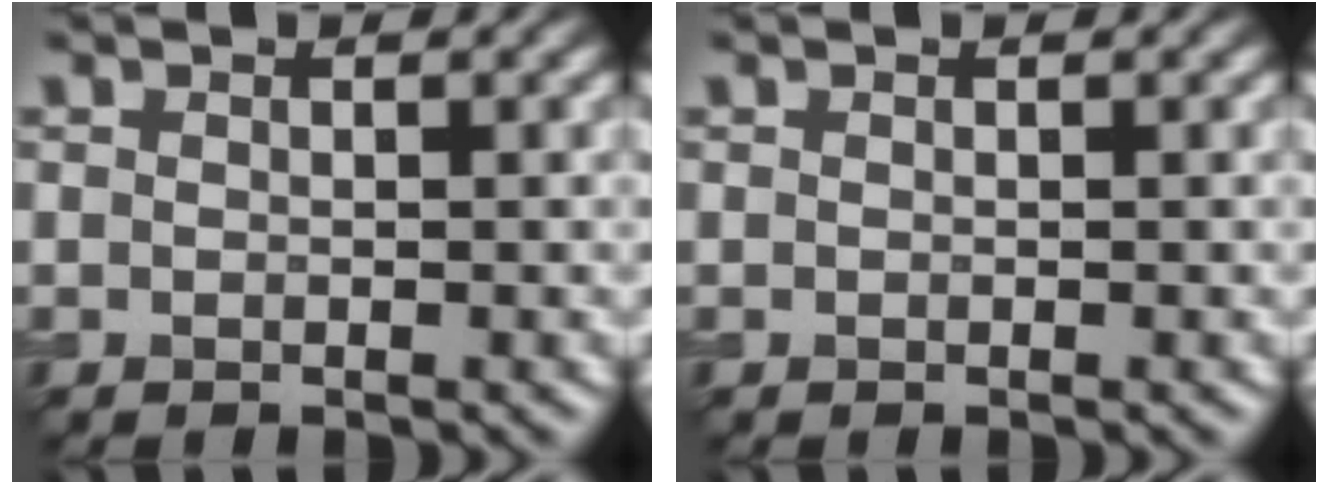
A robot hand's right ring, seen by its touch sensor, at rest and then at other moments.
{"total": 0.0}